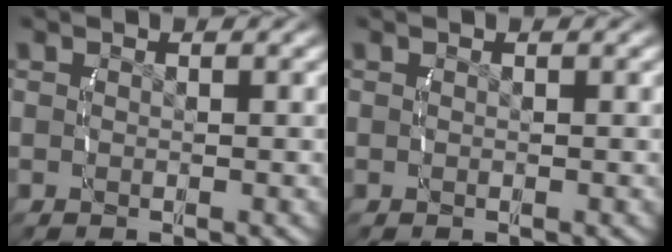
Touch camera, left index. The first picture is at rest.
{"total": 0.0}